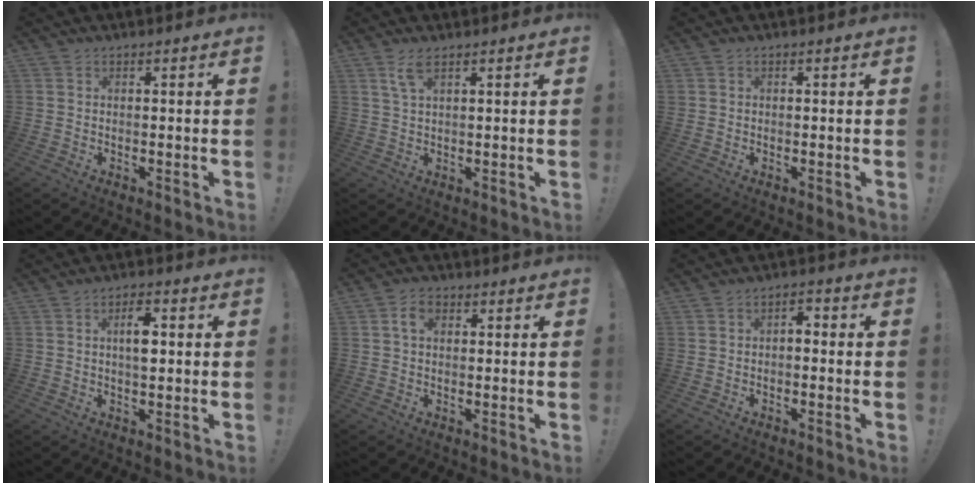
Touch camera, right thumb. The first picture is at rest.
{"total": 4.4, "force": [2.5, 1.4, 3.4], "torque": [-0.065, -0.002, 0.045]}
{"total": 0.6, "force": [0.1, 0.6, -0.2], "torque": [-0.005, 0.005, 0.004]}
{"total": 5.5, "force": [0.8, 2.4, 4.9], "torque": [-0.079, 0.005, 0.008]}
{"total": 4.4, "force": [1.5, 2.9, 3.0], "torque": [-0.048, 0.006, 0.025]}
{"total": 2.5, "force": [-1.3, 1.4, 1.6], "torque": [-0.024, 0.005, -0.029]}